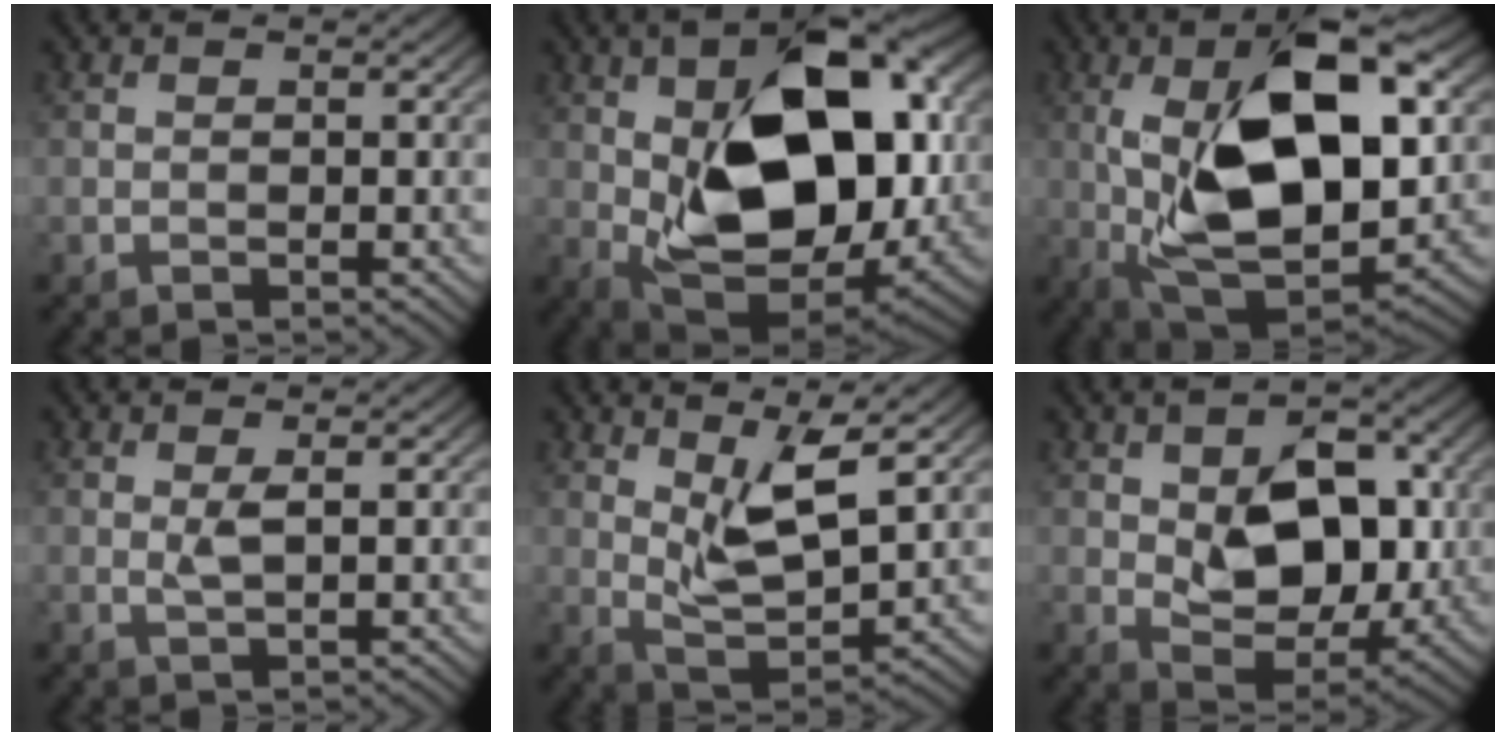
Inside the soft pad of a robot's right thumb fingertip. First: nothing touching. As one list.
[{"total": 19.4, "force": [2.5, 10.6, 16.0], "torque": [-0.256, 0.003, 0.031]}, {"total": 17.9, "force": [2.3, 8.0, 15.8], "torque": [-0.271, 0.007, 0.029]}, {"total": 1.6, "force": [0.4, 0.2, 1.6], "torque": [-0.037, -0.001, 0.008]}, {"total": 8.0, "force": [3.7, 2.4, 6.6], "torque": [-0.131, -0.007, 0.072]}, {"total": 11.3, "force": [0.8, 6.9, 8.9], "torque": [-0.140, -0.005, 0.013]}]